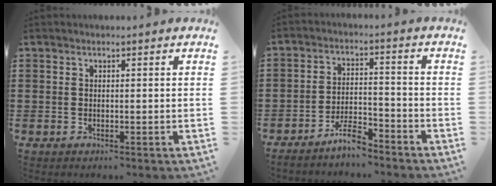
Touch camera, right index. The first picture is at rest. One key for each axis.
{"total": 5.3, "fx": -4.6, "fy": 0.8, "fz": 2.4, "tx": -0.054, "ty": 0.003, "tz": -0.090}